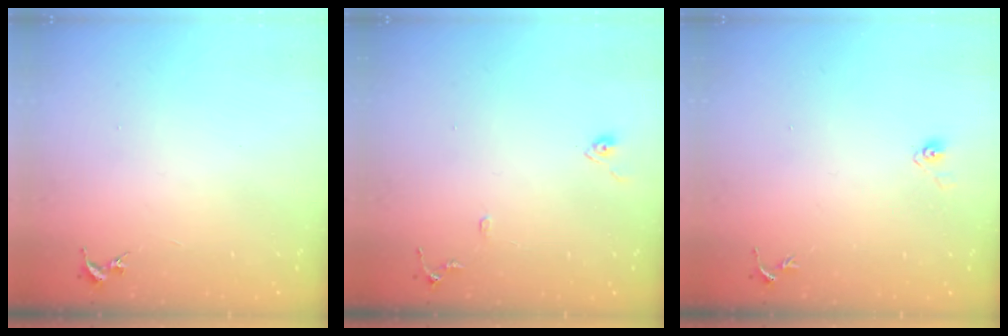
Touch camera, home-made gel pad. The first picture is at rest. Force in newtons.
{"total": 8.0, "press": 8.0, "slide": 0.8}
{"total": 3.6, "press": 2.9, "slide": 2.1}